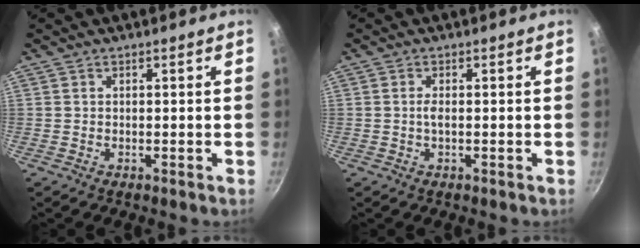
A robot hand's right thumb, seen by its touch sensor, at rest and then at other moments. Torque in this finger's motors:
{"motor_torque": [0.92, 0.29, 0.49, -0.30, 0.03]}